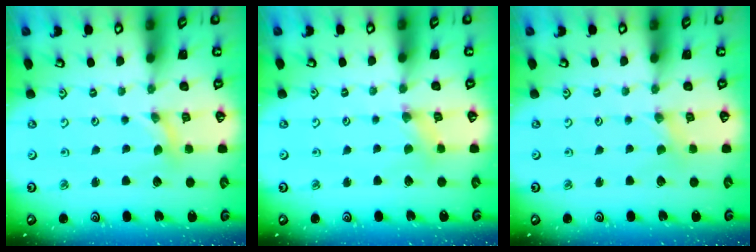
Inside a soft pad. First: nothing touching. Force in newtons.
{"total": 1.5, "press": 1.4, "slide": 0.3}
{"total": 0.0}